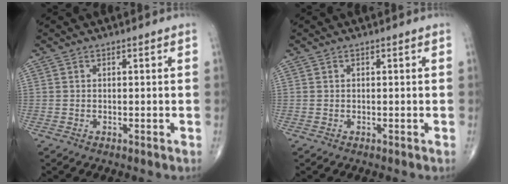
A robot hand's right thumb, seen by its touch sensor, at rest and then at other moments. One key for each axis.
{"total": 0.0}